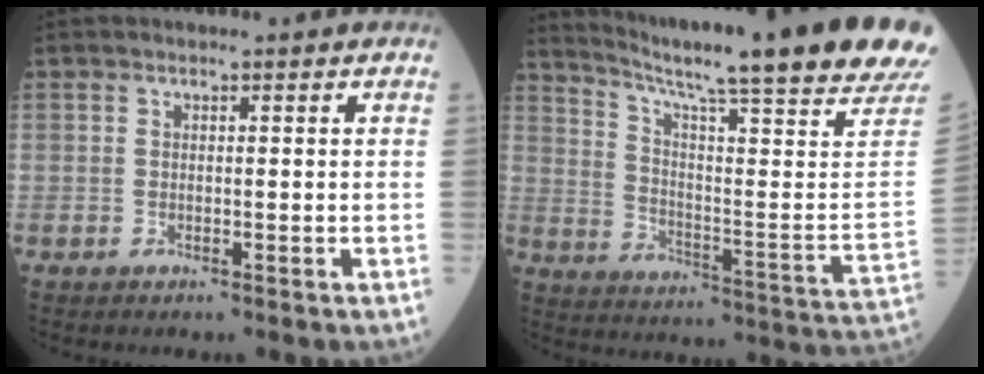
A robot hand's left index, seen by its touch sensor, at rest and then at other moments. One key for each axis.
{"total": 26.2, "fx": 20.5, "fy": -1.5, "fz": 16.2, "tx": -0.262, "ty": -0.072, "tz": 0.281}